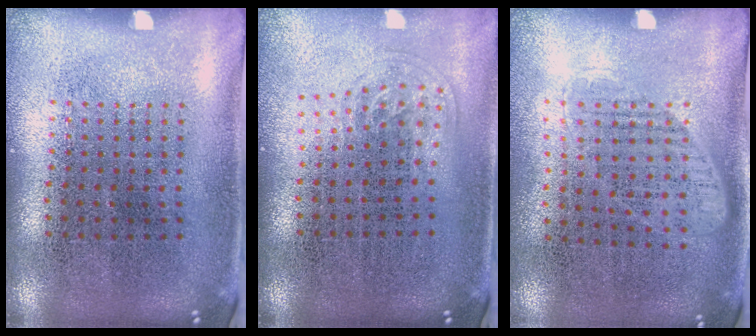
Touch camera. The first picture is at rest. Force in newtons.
{"total": 0.9, "press": 0.6, "slide": 0.7}
{"total": 1.1, "press": 0.9, "slide": 0.6}